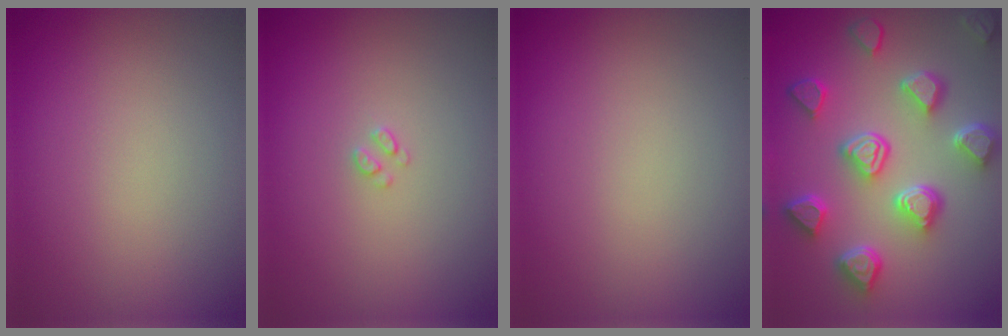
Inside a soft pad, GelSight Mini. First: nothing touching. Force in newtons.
{"total": 0.7, "press": 0.6, "slide": 0.1}
{"total": 0.0}
{"total": 6.9, "press": 5.7, "slide": 3.9}